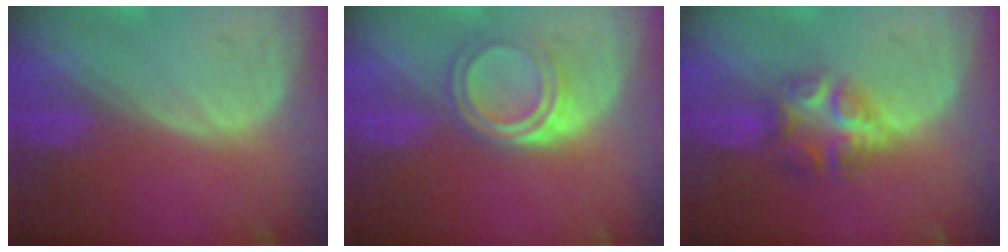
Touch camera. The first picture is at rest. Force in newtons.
{"total": 5.2, "press": 4.4, "slide": 2.7}
{"total": 6.1, "press": 5.4, "slide": 2.8}